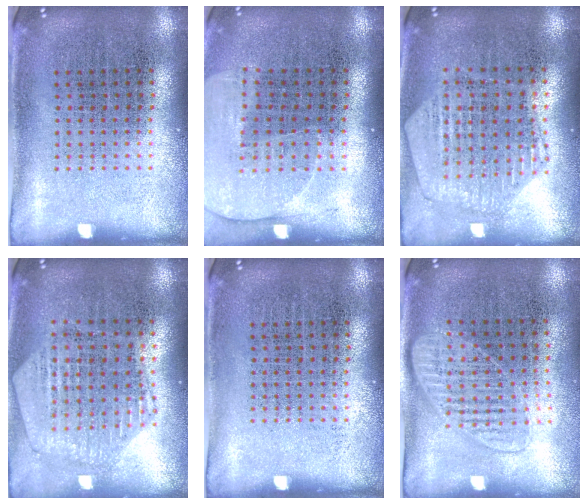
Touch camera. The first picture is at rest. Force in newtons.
{"total": 1.4, "press": 1.3, "slide": 0.5}
{"total": 1.2, "press": 1.2, "slide": 0.2}
{"total": 1.2, "press": 1.1, "slide": 0.2}
{"total": 0.0}
{"total": 1.4, "press": 1.3, "slide": 0.6}